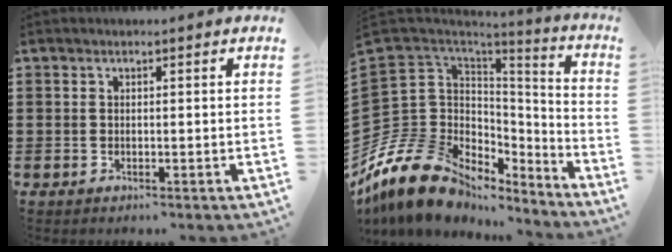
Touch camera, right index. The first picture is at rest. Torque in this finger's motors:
{"motor_torque": [0.51, 0.77, -0.30, -0.21]}